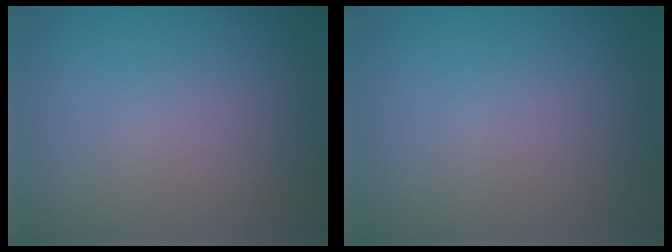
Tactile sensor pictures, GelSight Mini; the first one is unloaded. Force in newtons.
{"total": 0.0}